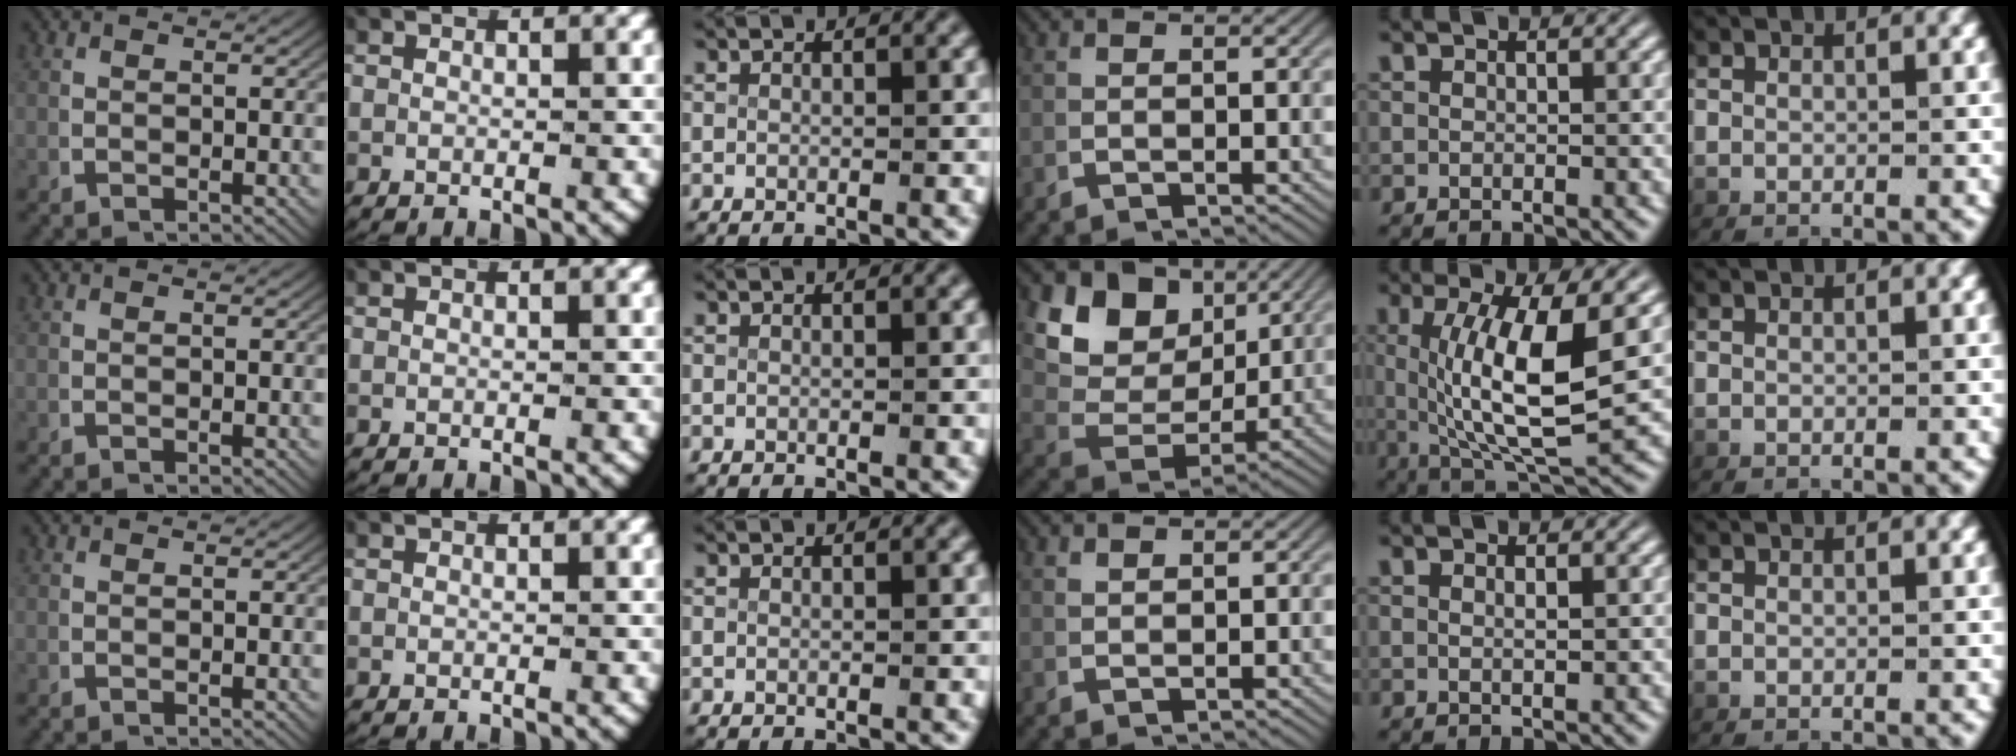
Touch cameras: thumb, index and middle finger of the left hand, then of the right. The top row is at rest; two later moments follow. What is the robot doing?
{"motion": "lift_and_place", "object": "key"}